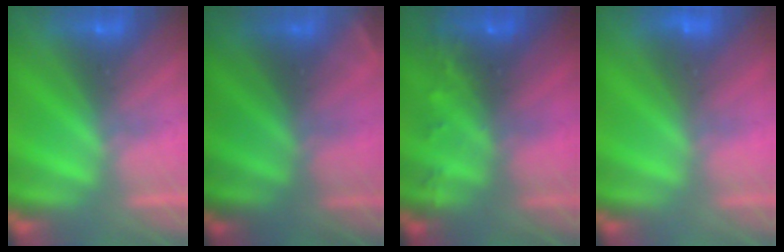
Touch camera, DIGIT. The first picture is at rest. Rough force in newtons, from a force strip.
{"total": 4.5}
{"total": 7.5}
{"total": 3.0}